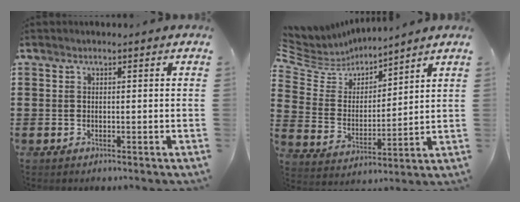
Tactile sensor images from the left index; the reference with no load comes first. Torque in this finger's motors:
{"motor_torque": [-1.26, 0.89, -0.57, -0.18]}